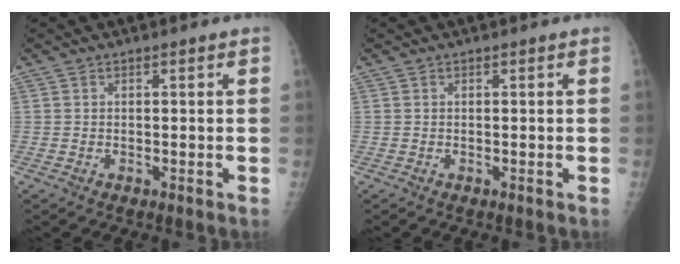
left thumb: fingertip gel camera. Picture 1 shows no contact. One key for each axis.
{"total": 0.0}